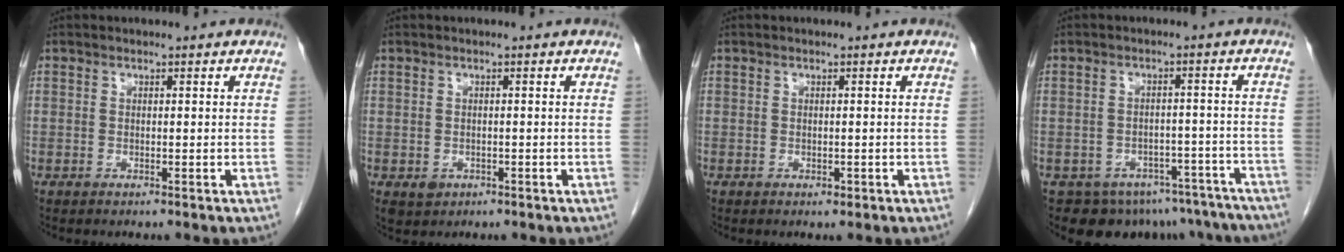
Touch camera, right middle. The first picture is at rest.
{"total": 2.2, "force": [-0.8, 1.8, 0.8], "torque": [-0.014, -0.001, -0.003]}
{"total": 0.6, "force": [-0.3, 0.4, 0.4], "torque": [-0.007, -0.001, -0.001]}
{"total": 14.6, "force": [-11.8, 7.9, 3.3], "torque": [-0.035, 0.026, -0.127]}